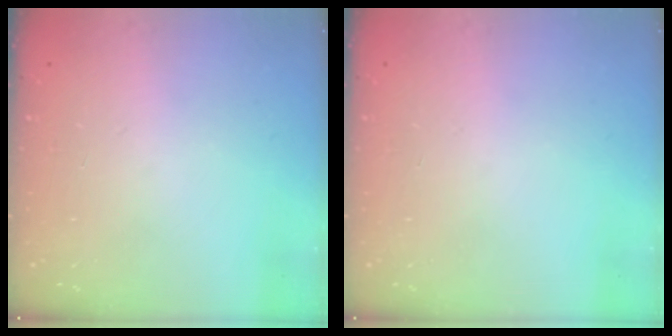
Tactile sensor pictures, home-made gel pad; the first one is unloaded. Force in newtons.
{"total": 0.0}